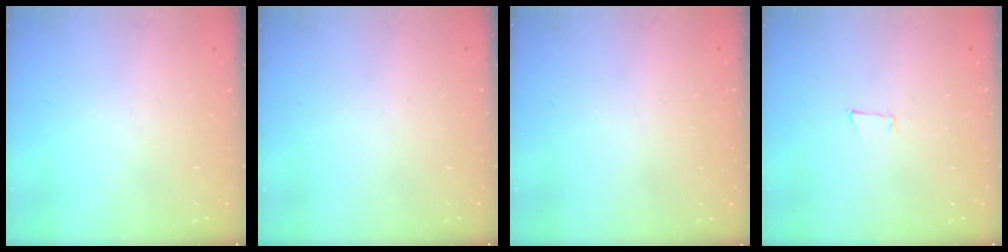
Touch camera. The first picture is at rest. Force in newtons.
{"total": 0.0}
{"total": 1.5, "press": 1.5, "slide": 0.1}
{"total": 3.3, "press": 3.3, "slide": 0.6}